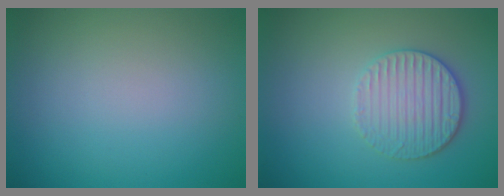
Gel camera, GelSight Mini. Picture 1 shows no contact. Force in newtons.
{"total": 3.4, "press": 3.2, "slide": 1.1}